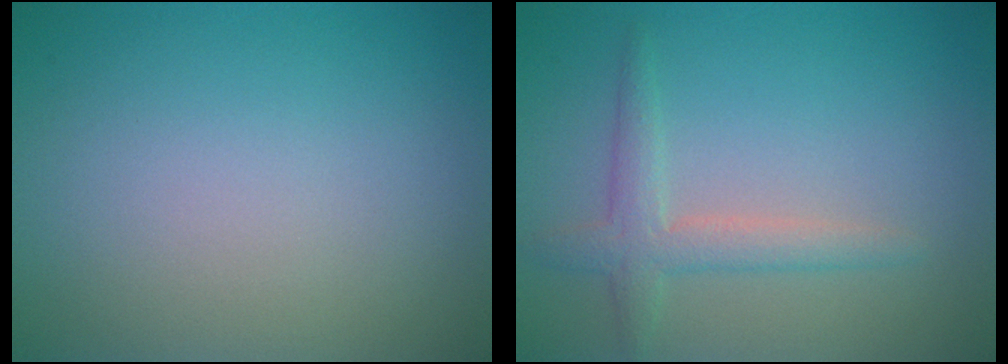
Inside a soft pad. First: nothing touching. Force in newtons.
{"total": 2.5, "press": 2.5, "slide": 0.1}